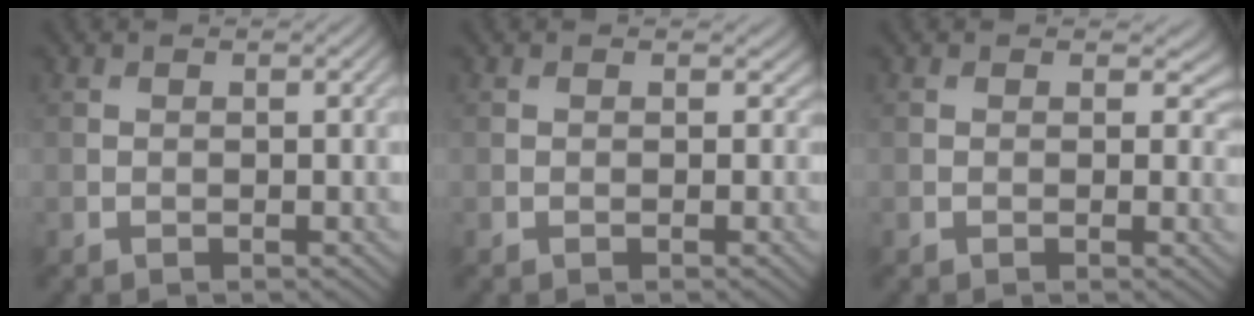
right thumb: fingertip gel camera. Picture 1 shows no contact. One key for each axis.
{"total": 0.6, "fx": 0.0, "fy": 0.6, "fz": 0.0, "tx": -0.001, "ty": -0.004, "tz": -0.002}
{"total": 1.8, "fx": 0.5, "fy": 1.4, "fz": 1.1, "tx": -0.019, "ty": -0.006, "tz": 0.000}